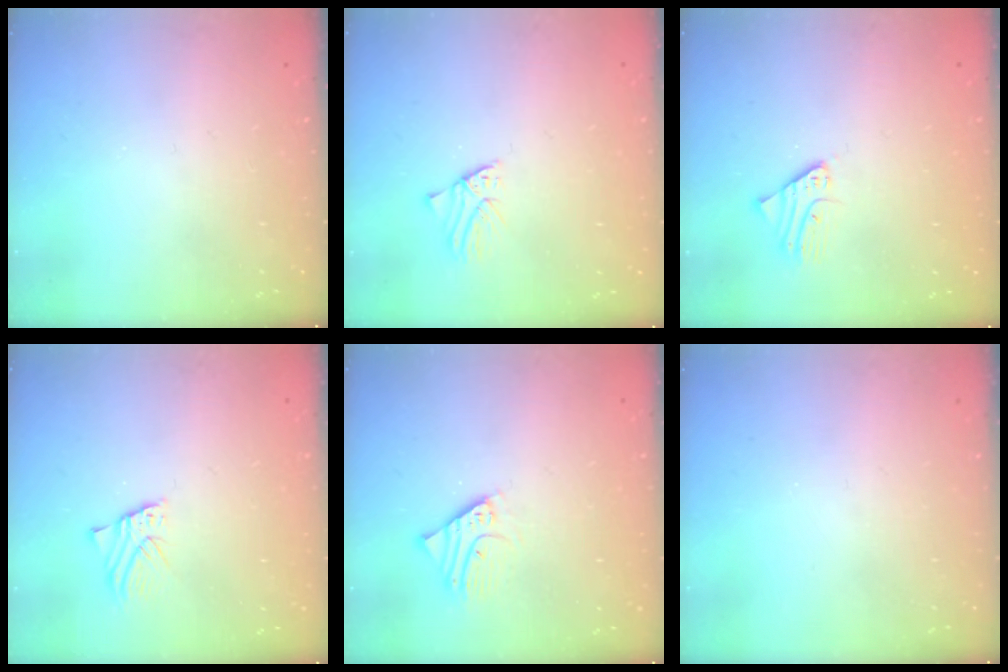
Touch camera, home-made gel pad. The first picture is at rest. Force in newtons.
{"total": 1.1, "press": 1.1, "slide": 0.1}
{"total": 2.5, "press": 2.5, "slide": 0.2}
{"total": 1.5, "press": 1.5, "slide": 0.1}
{"total": 2.9, "press": 2.9, "slide": 0.3}
{"total": 0.0}